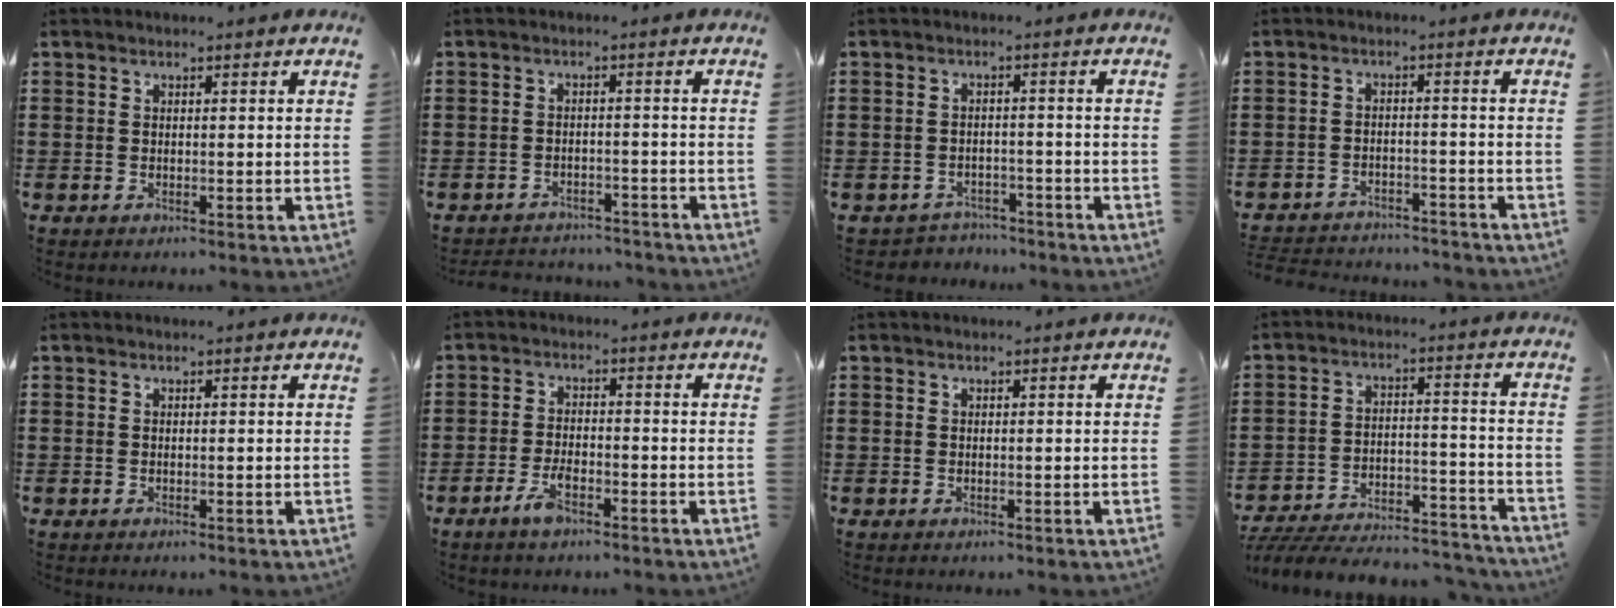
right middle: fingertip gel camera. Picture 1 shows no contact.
{"total": 2.6, "force": [-2.5, 0.4, 0.0], "torque": [-0.007, -0.002, -0.054]}
{"total": 2.5, "force": [-2.5, 0.5, -0.3], "torque": [-0.004, 0.000, -0.057]}
{"total": 3.2, "force": [-3.2, 0.4, 0.0], "torque": [-0.006, 0.001, -0.069]}
{"total": 0.0}
{"total": 4.1, "force": [-2.5, 1.3, 2.9], "torque": [-0.070, 0.000, -0.052]}
{"total": 0.0}
{"total": 6.8, "force": [-6.4, 1.2, 1.9], "torque": [-0.043, 0.005, -0.130]}